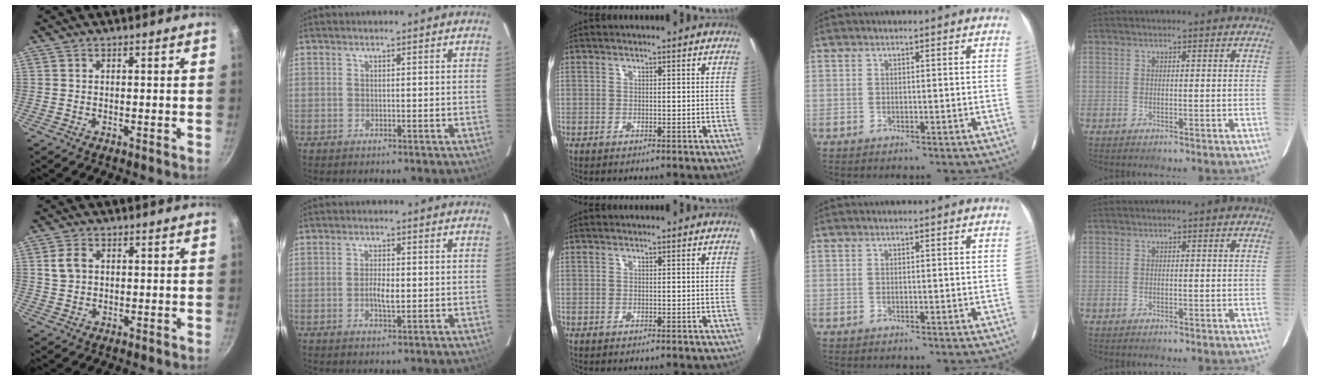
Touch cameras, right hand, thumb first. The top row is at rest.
{"thumb": {"total": 3.8, "force": [0.8, 2.8, 2.4], "torque": [-0.039, 0.005, 0.013]}, "index": {"total": 3.0, "force": [-0.4, 1.1, 2.8], "torque": [-0.052, -0.001, -0.008]}}